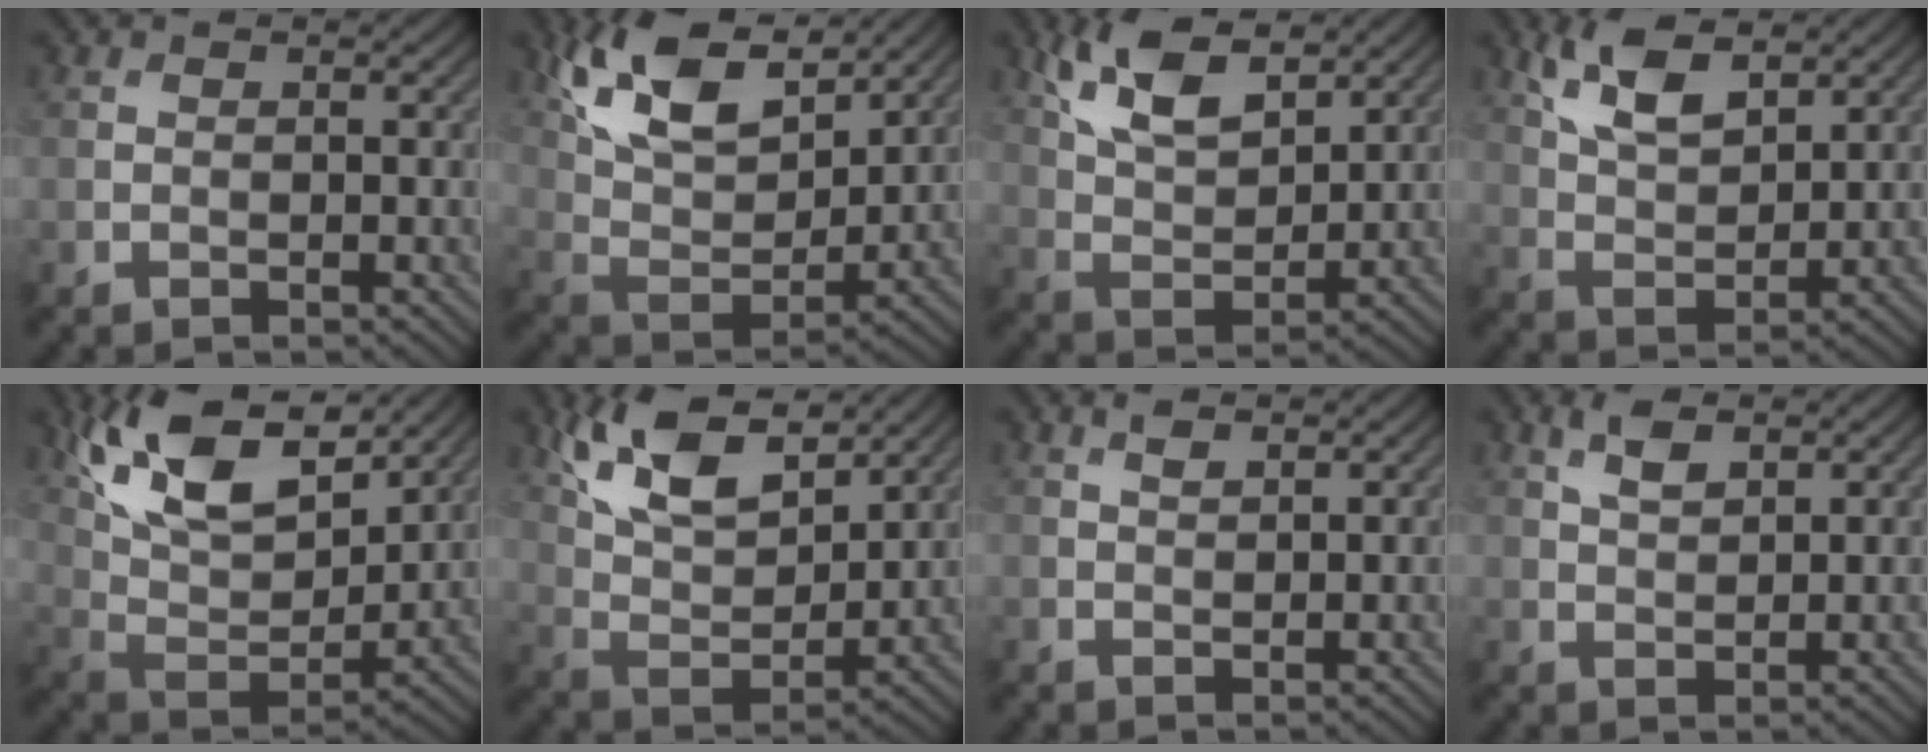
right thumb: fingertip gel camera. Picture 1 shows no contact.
{"total": 12.9, "force": [8.6, 5.2, 8.1], "torque": [-0.169, 0.004, 0.153]}
{"total": 8.9, "force": [5.3, 3.9, 6.1], "torque": [-0.136, 0.005, 0.107]}
{"total": 7.3, "force": [4.3, 3.1, 5.0], "torque": [-0.113, 0.002, 0.088]}
{"total": 14.7, "force": [9.8, 5.8, 9.3], "torque": [-0.193, 0.010, 0.160]}
{"total": 11.6, "force": [7.6, 4.6, 7.6], "torque": [-0.161, 0.003, 0.140]}
{"total": 1.3, "force": [1.0, 0.4, 0.8], "torque": [-0.020, 0.002, 0.020]}
{"total": 2.9, "force": [1.8, 1.2, 1.9], "torque": [-0.045, 0.002, 0.038]}